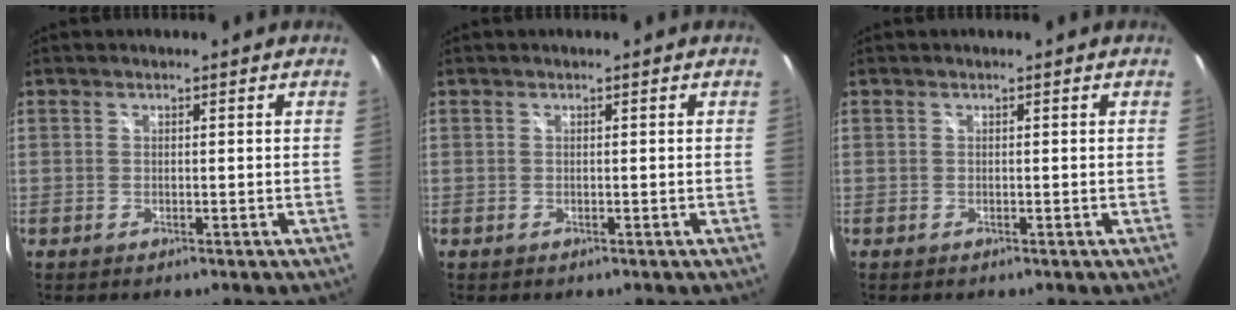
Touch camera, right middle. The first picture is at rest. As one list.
[{"total": 0.0}, {"total": 0.0}]